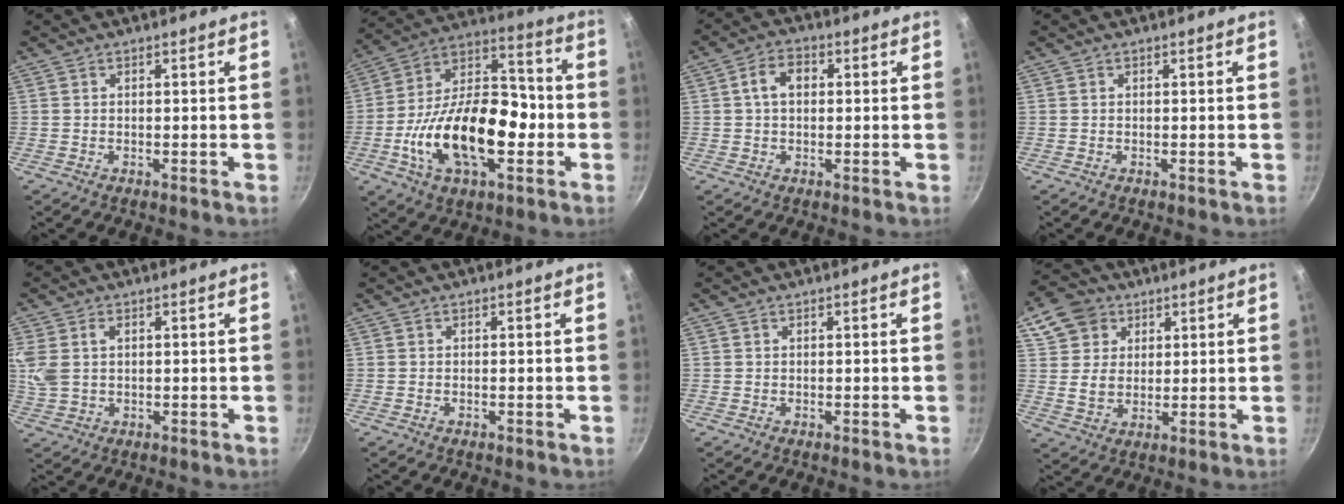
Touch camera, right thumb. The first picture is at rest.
{"total": 23.3, "force": [-5.5, 12.9, 18.7], "torque": [-0.298, 0.045, -0.101]}
{"total": 5.5, "force": [0.8, 3.8, 3.9], "torque": [-0.054, 0.014, 0.007]}
{"total": 0.0}
{"total": 7.0, "force": [1.7, 4.7, 4.9], "torque": [-0.103, 0.005, 0.036]}
{"total": 0.0}
{"total": 0.0}
{"total": 10.0, "force": [4.9, 7.8, 3.8], "torque": [-0.038, -0.006, 0.086]}